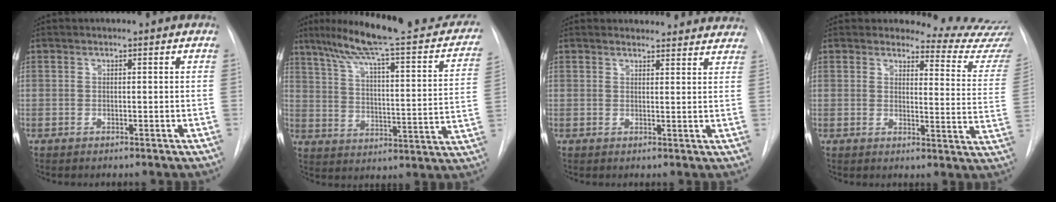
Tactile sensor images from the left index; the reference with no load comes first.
{"total": 25.8, "force": [20.8, 3.3, 14.9], "torque": [-0.217, -0.011, 0.273]}
{"total": 12.9, "force": [12.2, 3.5, 1.9], "torque": [0.004, -0.010, 0.120]}
{"total": 11.1, "force": [11.1, -0.1, 0.5], "torque": [0.014, -0.127, 0.098]}